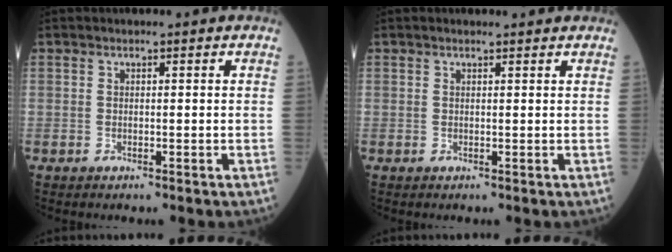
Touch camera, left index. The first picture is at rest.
{"total": 1.9, "force": [1.8, 0.2, 0.6], "torque": [-0.011, 0.011, 0.022]}